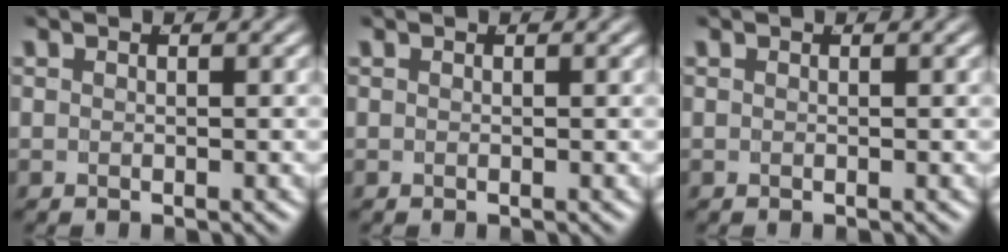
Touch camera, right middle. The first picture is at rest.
{"total": 0.0}
{"total": 0.0}